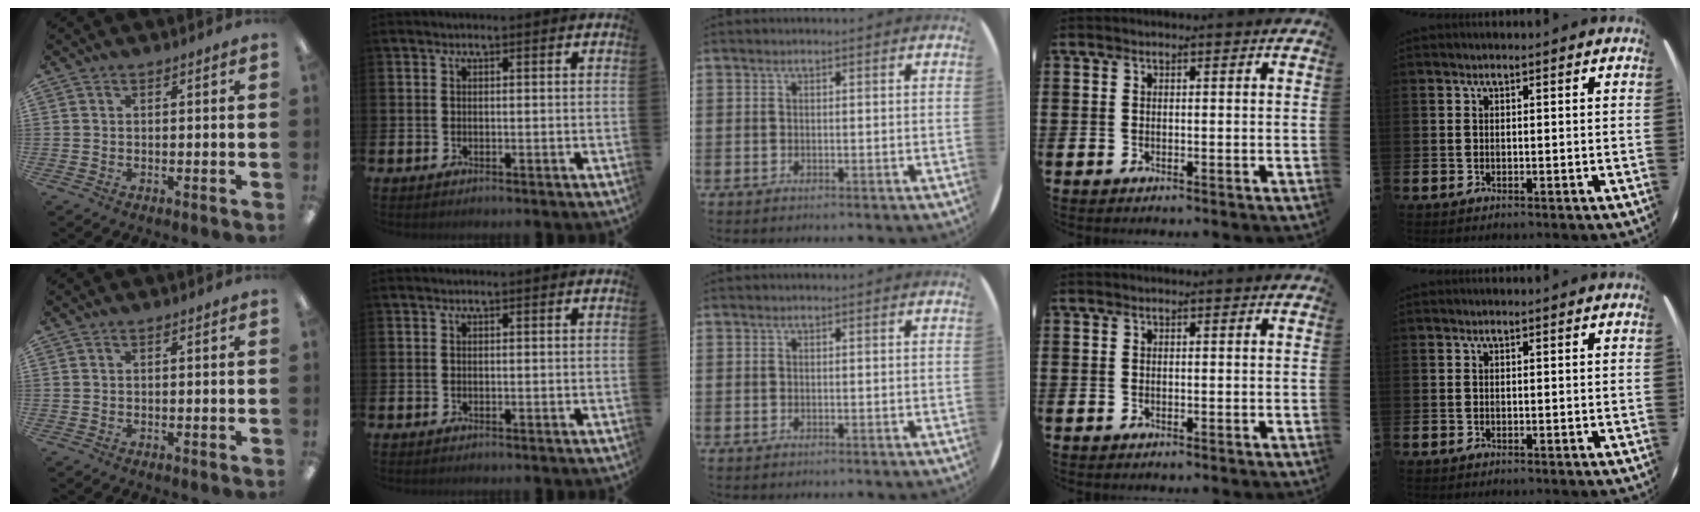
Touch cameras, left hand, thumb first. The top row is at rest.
{}